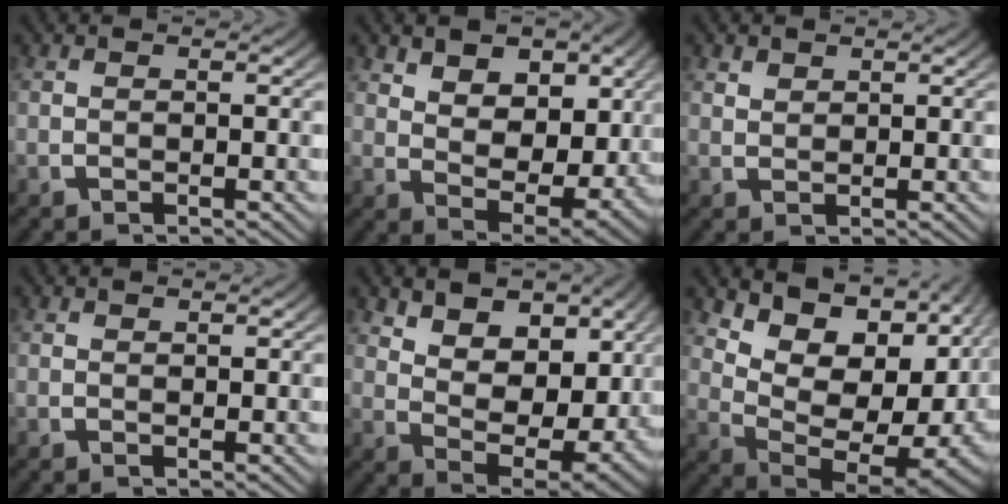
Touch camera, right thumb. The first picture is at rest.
{"total": 7.2, "force": [1.3, 4.7, 5.3], "torque": [-0.105, -0.044, 0.038]}
{"total": 1.2, "force": [1.1, 0.4, 0.2], "torque": [0.001, -0.002, 0.027]}
{"total": 0.7, "force": [0.6, 0.1, 0.1], "torque": [0.004, -0.002, 0.015]}
{"total": 9.2, "force": [1.6, 6.0, 6.8], "torque": [-0.137, -0.046, 0.042]}
{"total": 14.7, "force": [1.9, 8.9, 11.5], "torque": [-0.190, -0.021, 0.039]}